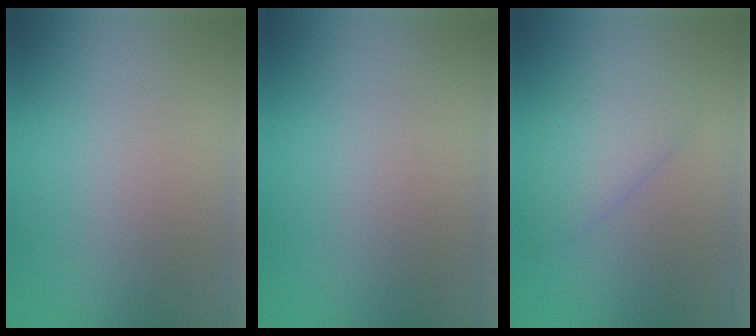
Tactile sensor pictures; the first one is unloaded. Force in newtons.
{"total": 0.0}
{"total": 2.5, "press": 2.5, "slide": 0.3}